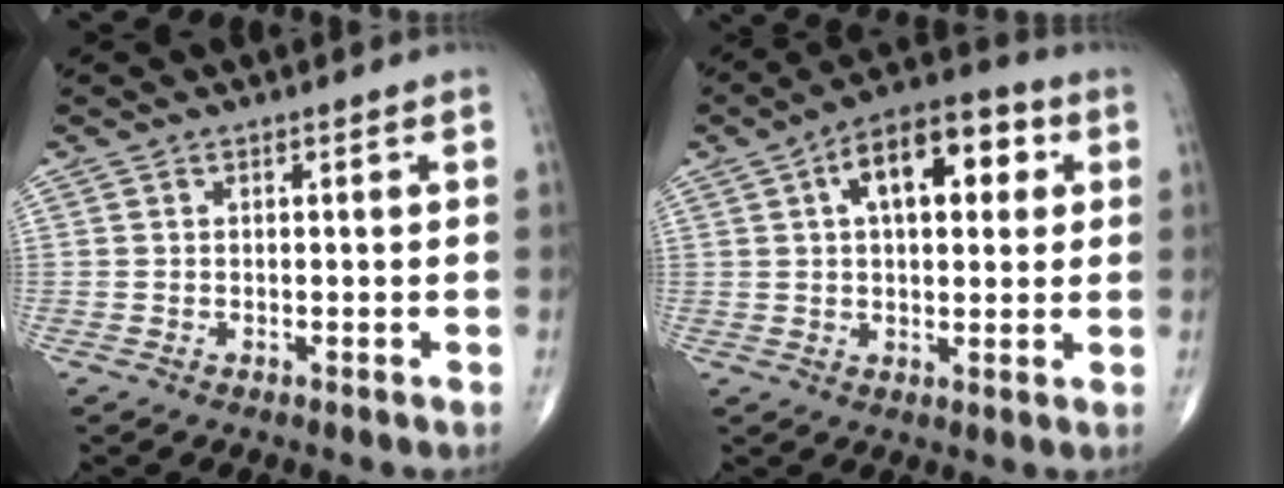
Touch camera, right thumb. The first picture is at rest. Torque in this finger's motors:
{"motor_torque": [0.60, 3.15, 1.39, 0.36, 0.13]}